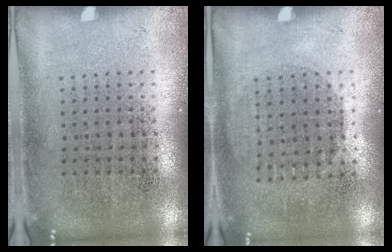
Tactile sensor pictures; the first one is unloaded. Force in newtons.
{"total": 1.0, "press": 0.8, "slide": 0.5}